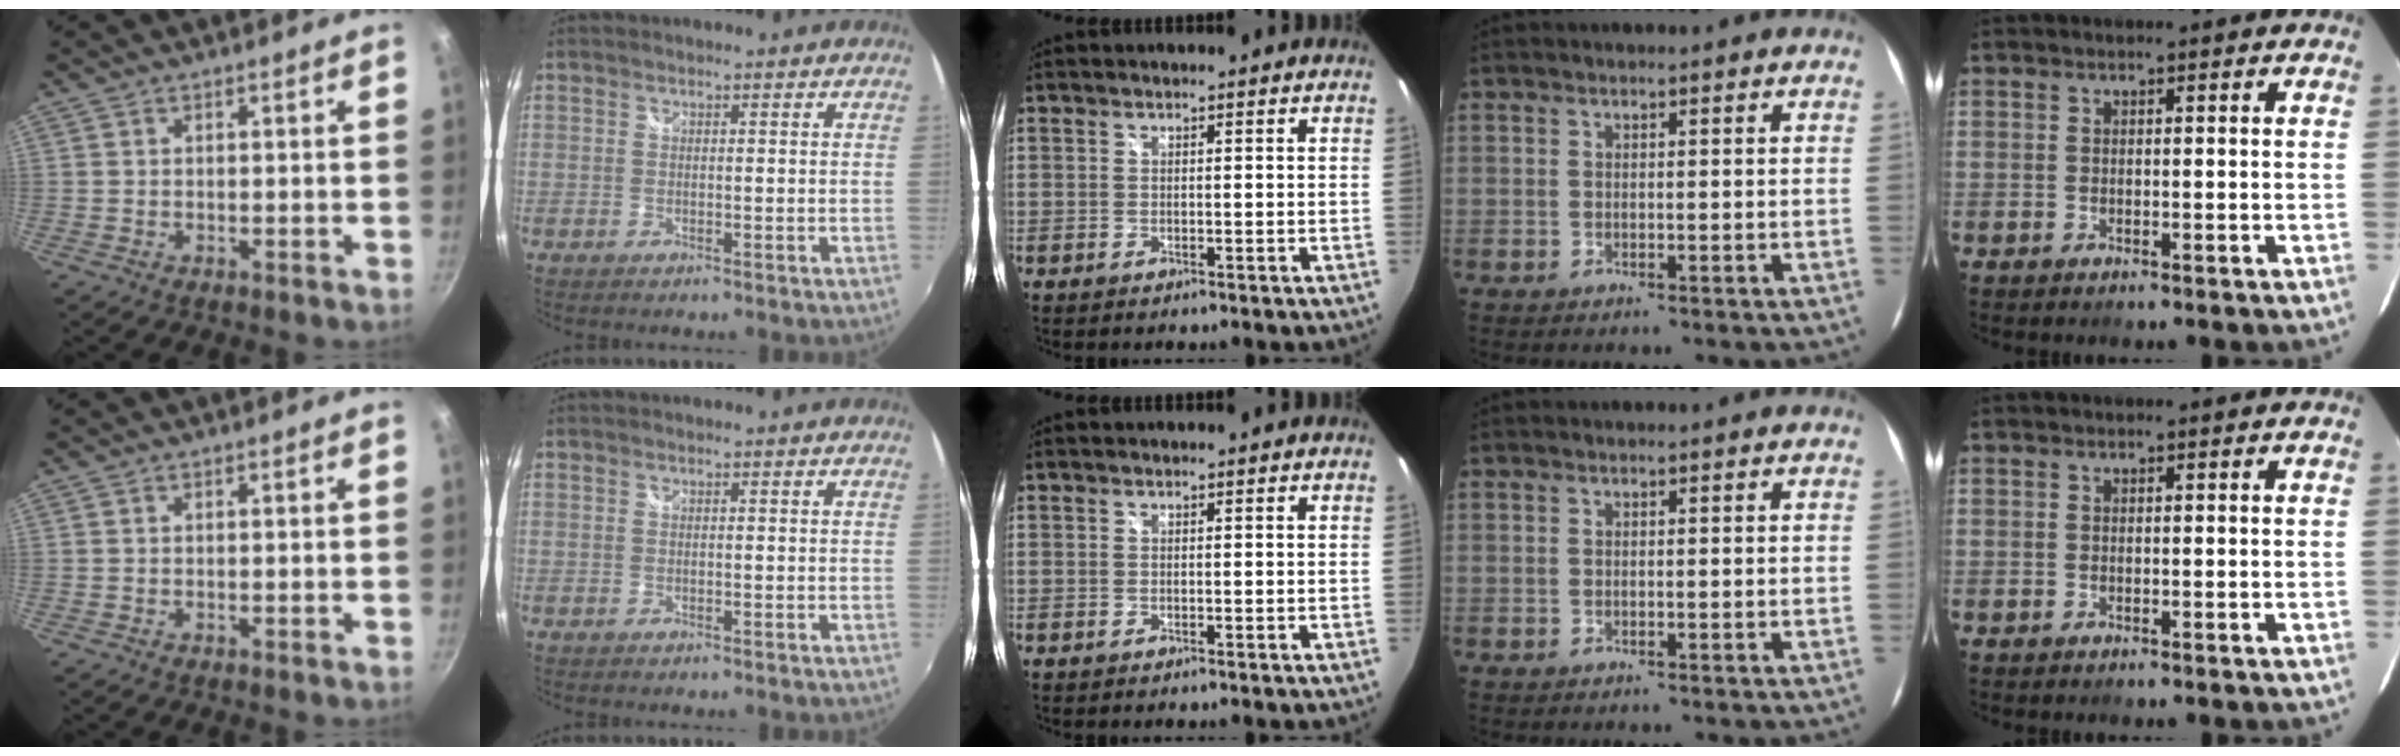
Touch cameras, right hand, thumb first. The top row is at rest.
{}